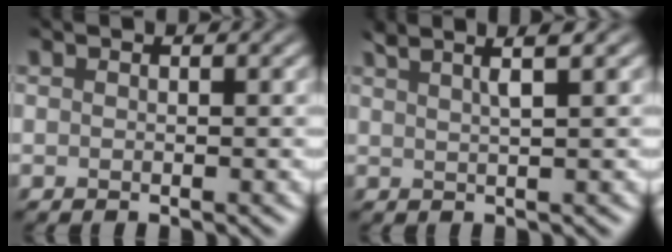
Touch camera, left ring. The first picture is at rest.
{"total": 4.1, "force": [2.6, 1.0, 2.9], "torque": [-0.026, 0.016, 0.019]}